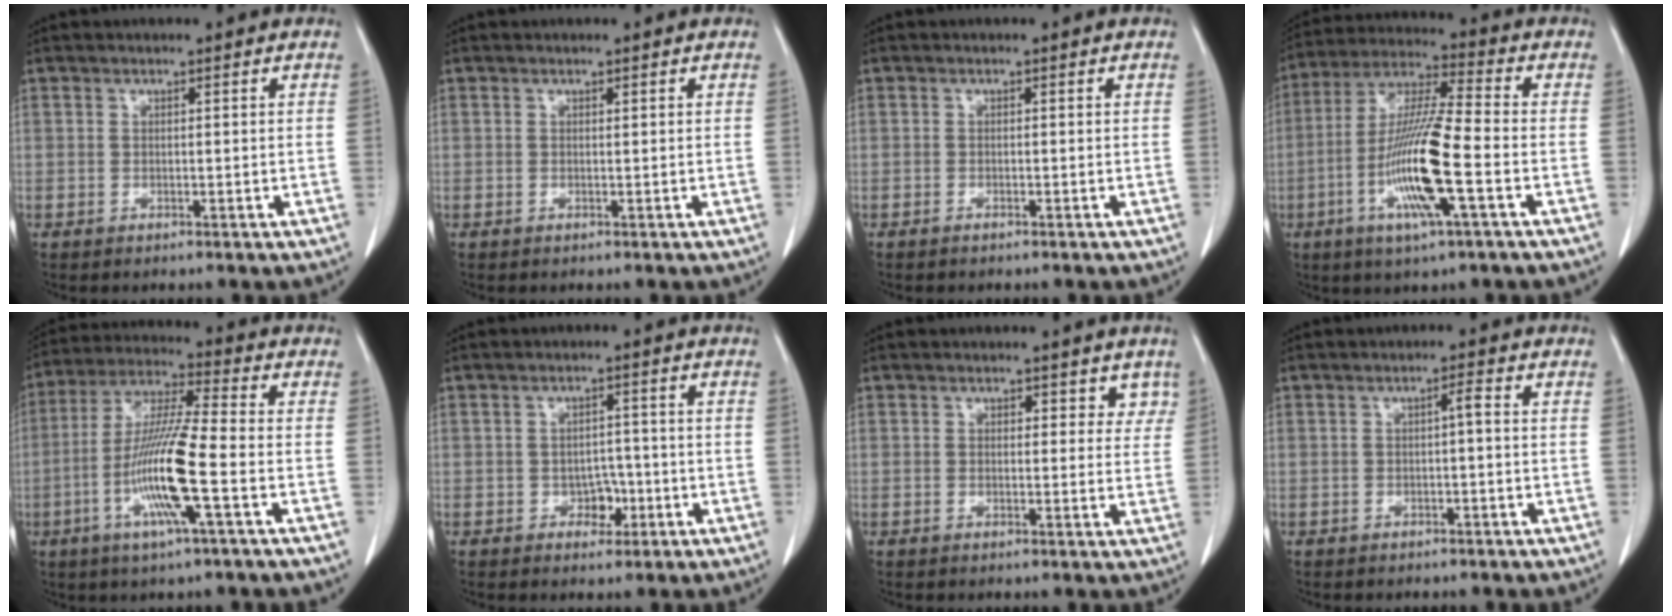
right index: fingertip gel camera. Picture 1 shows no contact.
{"total": 0.0}
{"total": 0.5, "force": [-0.5, 0.0, 0.2], "torque": [-0.010, -0.001, -0.008]}
{"total": 14.3, "force": [-4.2, 0.6, 13.7], "torque": [-0.277, -0.011, -0.084]}
{"total": 13.1, "force": [-3.7, 0.1, 12.5], "torque": [-0.254, -0.009, -0.078]}
{"total": 3.1, "force": [-1.2, 2.2, 1.8], "torque": [-0.019, 0.006, -0.013]}
{"total": 3.2, "force": [2.1, 2.0, 1.2], "torque": [0.012, -0.001, 0.021]}
{"total": 1.5, "force": [-0.1, 0.1, 1.4], "torque": [-0.023, 0.004, 0.000]}